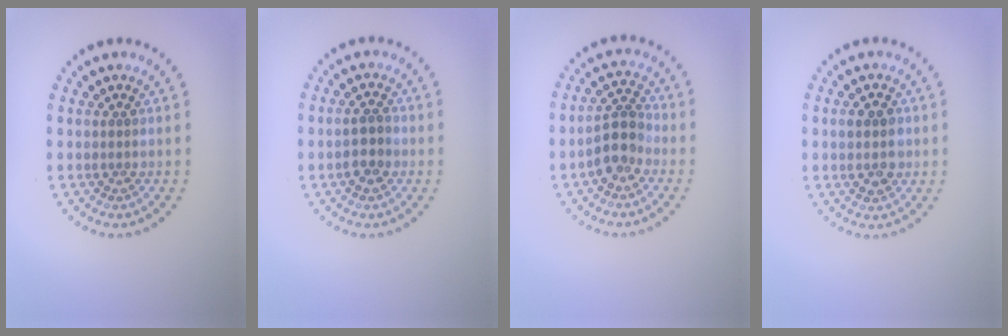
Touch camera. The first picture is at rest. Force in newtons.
{"total": 2.3, "press": 2.3, "slide": 0.6}
{"total": 3.6, "press": 3.4, "slide": 1.3}
{"total": 2.7, "press": 2.7, "slide": 0.2}